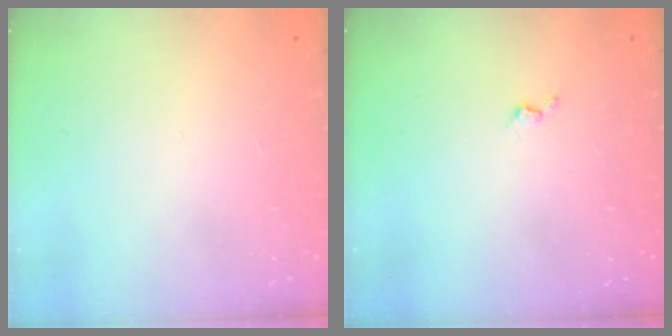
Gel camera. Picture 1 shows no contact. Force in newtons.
{"total": 2.2, "press": 2.1, "slide": 0.5}